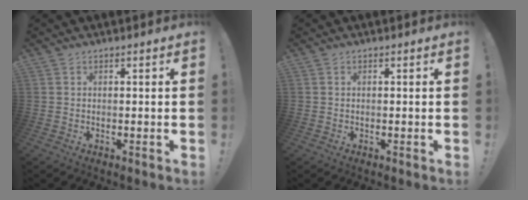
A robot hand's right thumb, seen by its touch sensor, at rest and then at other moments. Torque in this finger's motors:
{"motor_torque": [-0.03, -0.26, -0.07, 0.13, -0.06]}